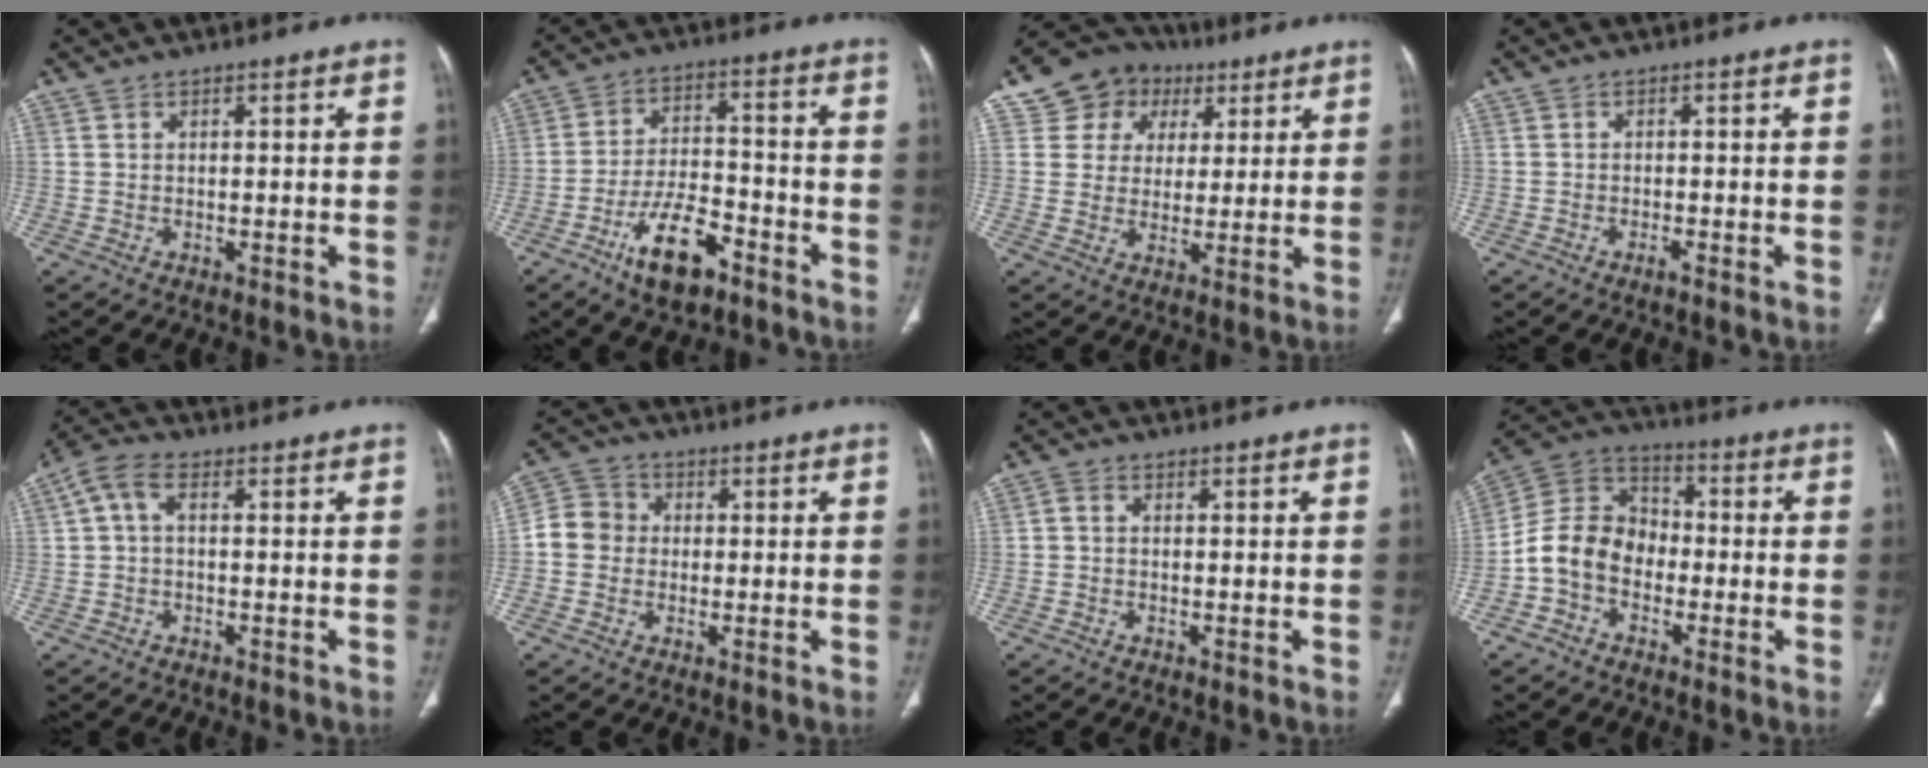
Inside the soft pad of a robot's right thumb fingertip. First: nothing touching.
{"total": 11.3, "force": [-6.7, 5.0, 7.7], "torque": [-0.129, 0.040, -0.113]}
{"total": 11.7, "force": [4.7, 10.1, 3.3], "torque": [-0.022, 0.009, 0.076]}
{"total": 1.1, "force": [-0.8, 0.2, 0.7], "torque": [-0.014, 0.001, -0.017]}
{"total": 4.7, "force": [0.5, 2.6, 3.9], "torque": [-0.082, 0.020, 0.003]}
{"total": 6.4, "force": [-0.3, 5.9, 2.5], "torque": [-0.030, 0.019, -0.020]}
{"total": 1.3, "force": [-0.2, 0.9, 0.9], "torque": [-0.015, 0.003, -0.007]}
{"total": 10.9, "force": [-3.2, 8.6, 5.9], "torque": [-0.096, 0.049, -0.074]}